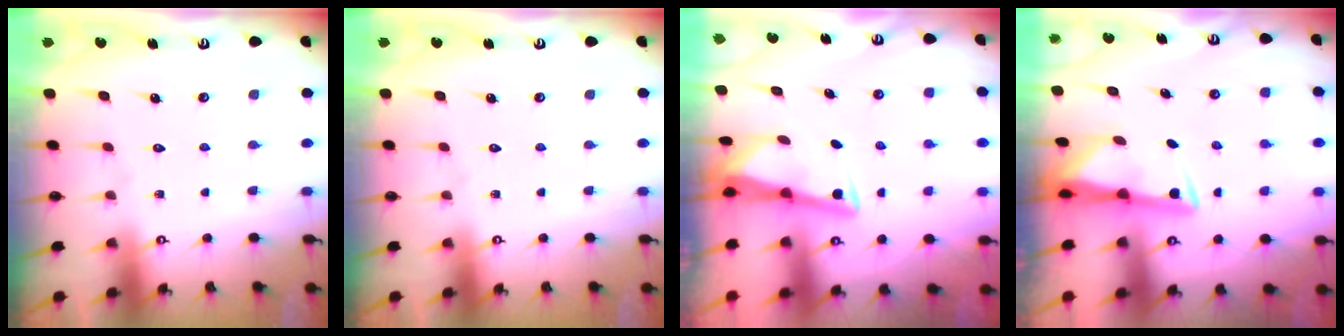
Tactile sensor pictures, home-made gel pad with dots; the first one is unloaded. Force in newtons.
{"total": 0.0}
{"total": 3.2, "press": 3.1, "slide": 0.3}
{"total": 2.9, "press": 2.8, "slide": 0.5}